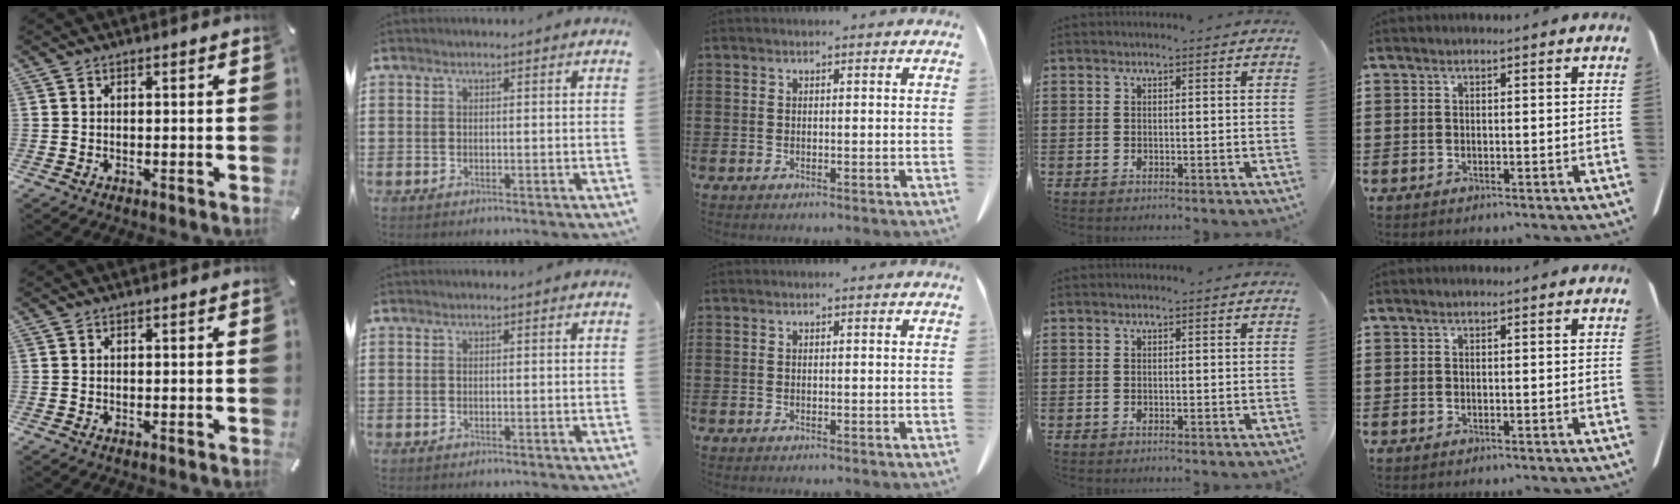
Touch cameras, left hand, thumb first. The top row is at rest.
{}